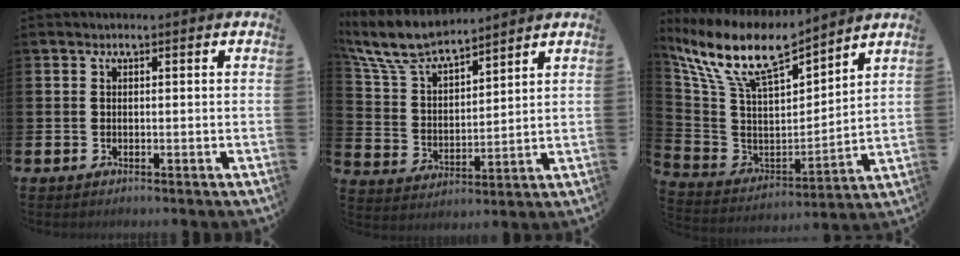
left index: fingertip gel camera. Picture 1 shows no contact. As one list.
[{"total": 8.3, "force": [7.6, 1.7, 2.8], "torque": [-0.086, -0.042, 0.136]}, {"total": 12.0, "force": [10.2, 3.1, 5.5], "torque": [-0.152, -0.066, 0.178]}]